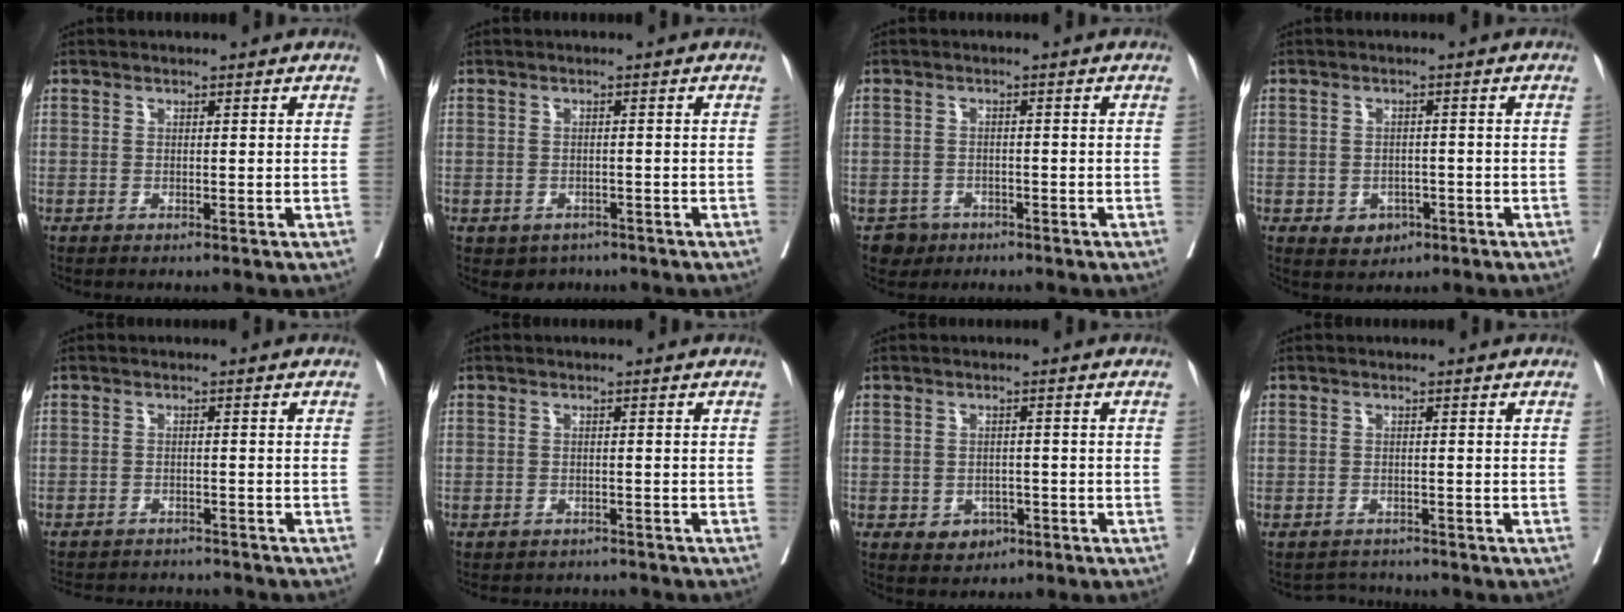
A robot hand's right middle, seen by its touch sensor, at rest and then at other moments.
{"total": 3.6, "force": [-2.3, 2.7, 0.6], "torque": [-0.003, 0.006, -0.028]}
{"total": 3.0, "force": [-1.9, 2.4, 0.1], "torque": [0.000, 0.010, -0.028]}
{"total": 3.5, "force": [-1.5, 2.8, 1.4], "torque": [-0.013, 0.005, -0.012]}
{"total": 10.0, "force": [-9.5, 2.5, 2.0], "torque": [-0.039, 0.009, -0.120]}
{"total": 4.6, "force": [-4.2, 1.9, 0.1], "torque": [0.000, 0.005, -0.052]}
{"total": 3.3, "force": [-1.5, 2.7, 1.3], "torque": [-0.012, 0.006, -0.013]}
{"total": 3.8, "force": [-3.7, 0.9, -0.7], "torque": [0.010, 0.007, -0.056]}